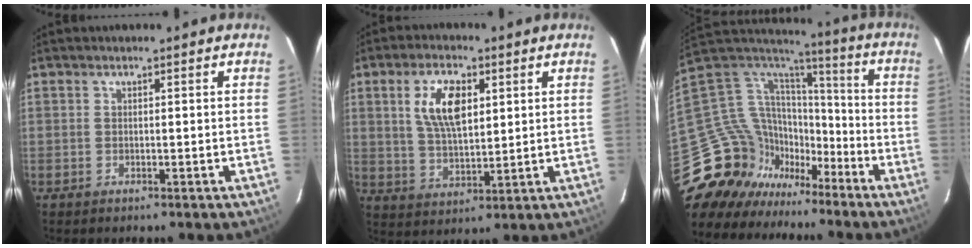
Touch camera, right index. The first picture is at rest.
{"total": 9.6, "force": [3.1, 4.5, 7.9], "torque": [-0.152, 0.008, 0.062]}
{"total": 24.0, "force": [-16.0, 15.6, 8.7], "torque": [-0.216, 0.017, -0.274]}